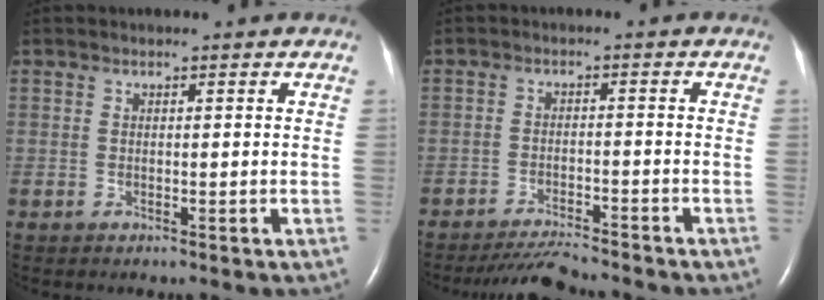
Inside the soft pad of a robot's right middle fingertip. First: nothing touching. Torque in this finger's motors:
{"motor_torque": [0.34, -0.32, 0.08, 0.02]}